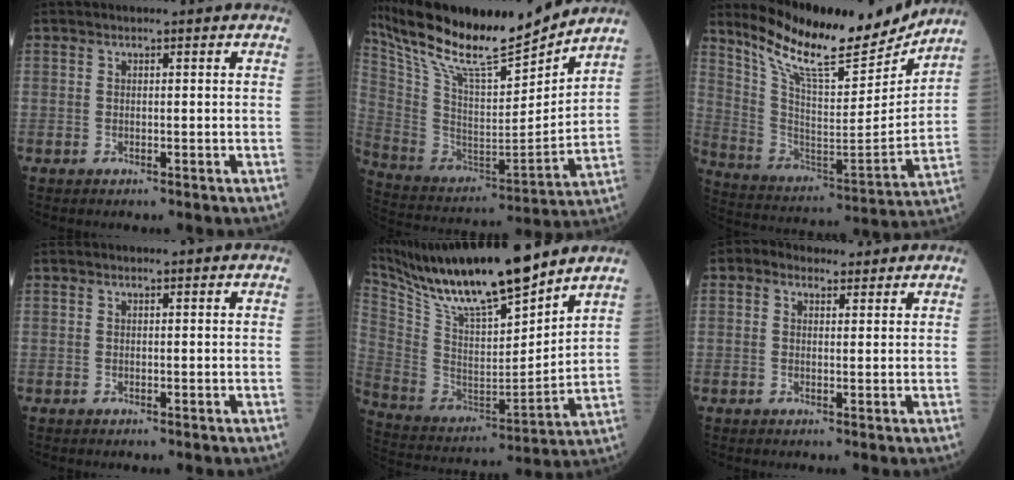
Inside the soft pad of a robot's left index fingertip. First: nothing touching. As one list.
[{"total": 22.3, "force": [19.1, 2.1, 11.3], "torque": [-0.214, -0.012, 0.333]}, {"total": 17.9, "force": [15.7, 2.9, 8.1], "torque": [-0.152, -0.039, 0.265]}, {"total": 0.0}, {"total": 19.9, "force": [16.8, 1.9, 10.6], "torque": [-0.206, -0.011, 0.308]}, {"total": 3.4, "force": [2.1, 2.3, 1.4], "torque": [-0.028, 0.023, 0.035]}]